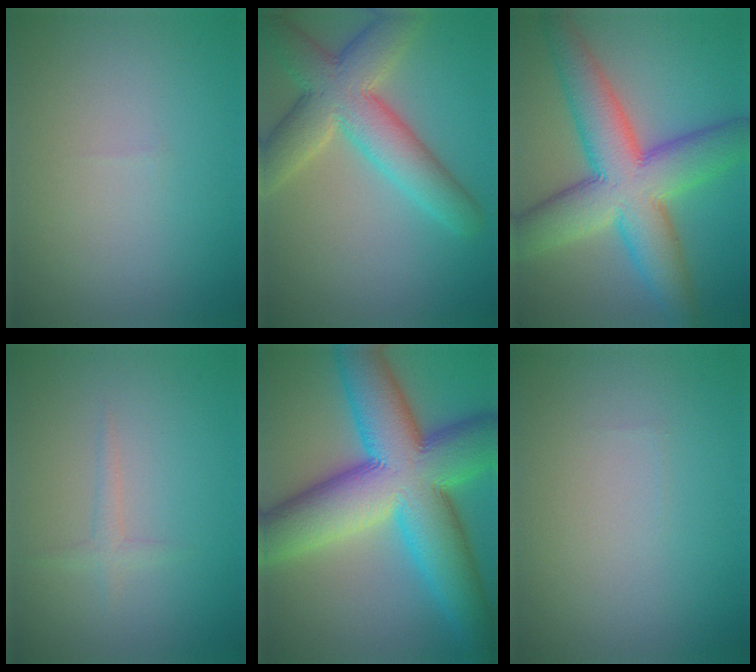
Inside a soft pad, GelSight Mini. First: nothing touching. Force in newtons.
{"total": 8.0, "press": 8.0, "slide": 0.5}
{"total": 11.1, "press": 11.1, "slide": 0.4}
{"total": 1.1, "press": 1.1, "slide": 0.1}
{"total": 16.0, "press": 16.0, "slide": 0.1}
{"total": 0.0}